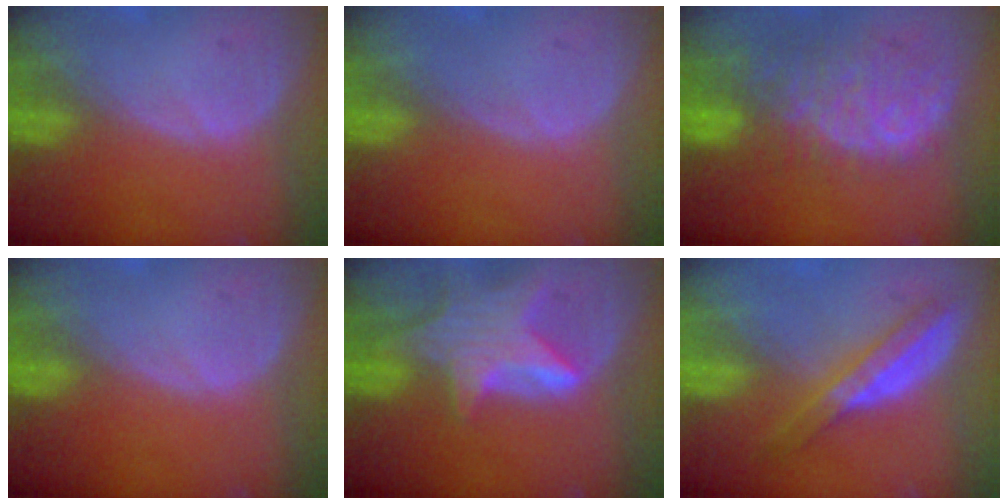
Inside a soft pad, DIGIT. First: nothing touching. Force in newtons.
{"total": 0.0}
{"total": 11.2, "press": 9.6, "slide": 5.7}
{"total": 0.0}
{"total": 8.0, "press": 7.2, "slide": 3.4}
{"total": 6.3, "press": 5.4, "slide": 3.1}